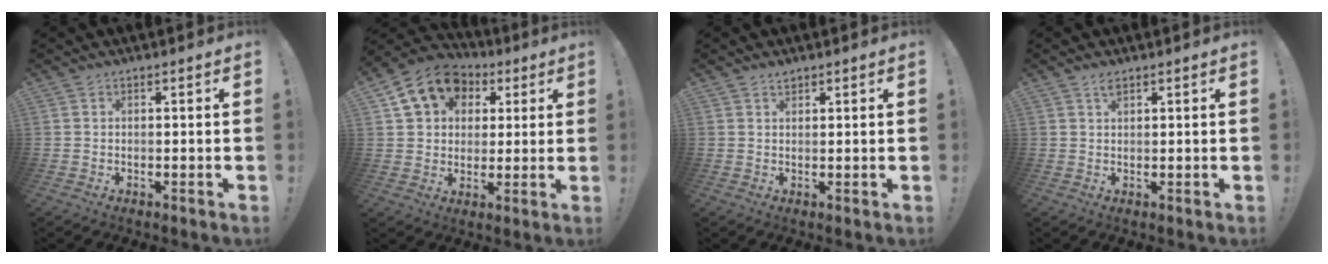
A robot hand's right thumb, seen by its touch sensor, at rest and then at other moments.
{"total": 13.5, "force": [5.9, 10.7, 5.8], "torque": [-0.081, -0.020, 0.114]}
{"total": 1.5, "force": [1.4, 0.5, 0.1], "torque": [0.006, -0.008, 0.024]}
{"total": 2.7, "force": [1.9, 0.9, 1.8], "torque": [-0.028, -0.006, 0.032]}